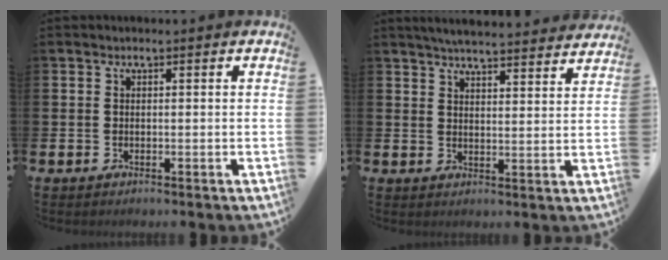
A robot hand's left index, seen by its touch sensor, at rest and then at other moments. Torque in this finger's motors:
{"motor_torque": [-0.02, -0.71, 0.55, 0.14]}